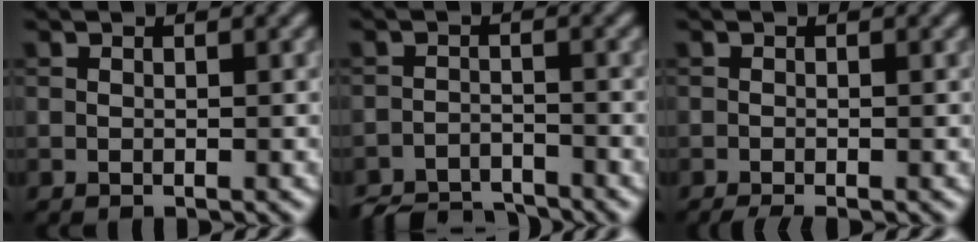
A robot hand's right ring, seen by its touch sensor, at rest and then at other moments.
{"total": 4.6, "force": [-4.4, 1.1, 1.0], "torque": [-0.013, -0.009, -0.082]}
{"total": 1.6, "force": [-1.2, 0.2, 1.0], "torque": [-0.016, -0.007, -0.022]}